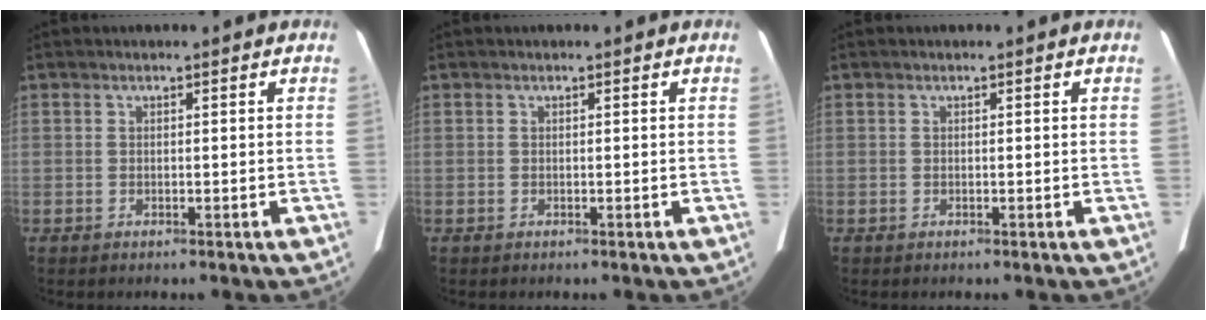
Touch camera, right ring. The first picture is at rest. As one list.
[{"total": 0.0}, {"total": 0.0}]